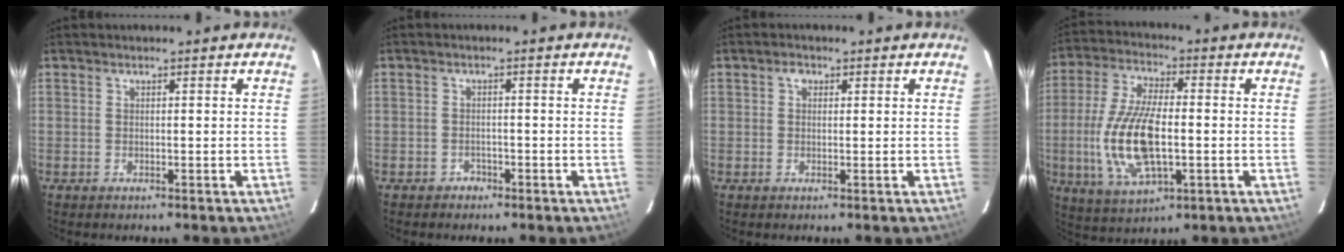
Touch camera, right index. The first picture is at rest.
{"total": 2.2, "force": [-1.5, 1.6, 0.1], "torque": [-0.005, 0.007, -0.022]}
{"total": 1.4, "force": [0.5, 1.2, 0.6], "torque": [-0.009, 0.008, 0.006]}
{"total": 15.4, "force": [-2.3, 6.2, 13.9], "torque": [-0.293, -0.004, -0.040]}